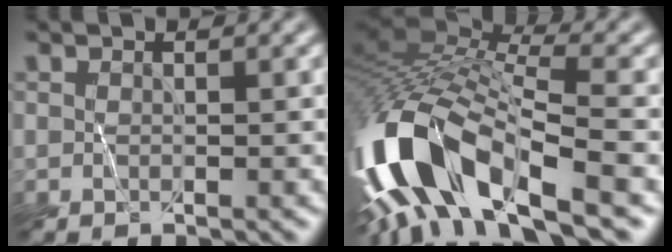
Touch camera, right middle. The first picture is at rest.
{"total": 14.0, "force": [-6.4, 5.4, 11.3], "torque": [-0.240, 0.016, -0.114]}